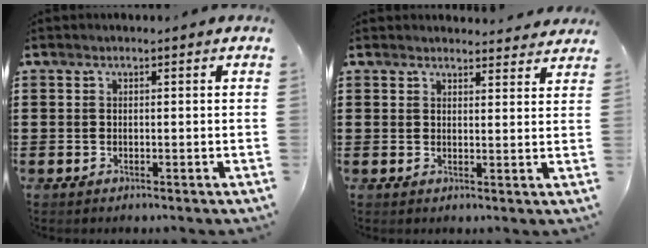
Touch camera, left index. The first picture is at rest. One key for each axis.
{"total": 2.4, "fx": 2.4, "fy": 0.4, "fz": 0.2, "tx": -0.002, "ty": -0.008, "tz": 0.044}